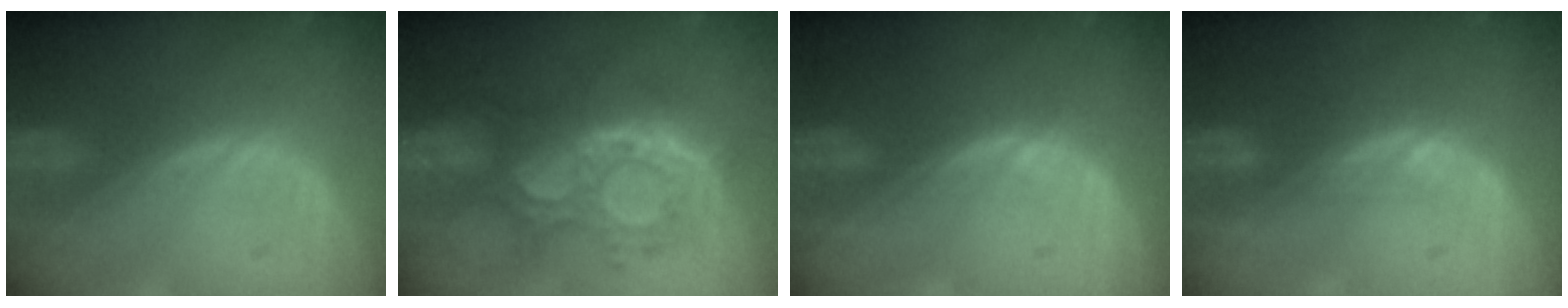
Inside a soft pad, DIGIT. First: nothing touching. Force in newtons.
{"total": 9.9, "press": 9.6, "slide": 2.6}
{"total": 0.7, "press": 0.7, "slide": 0.2}
{"total": 2.8, "press": 2.1, "slide": 1.7}